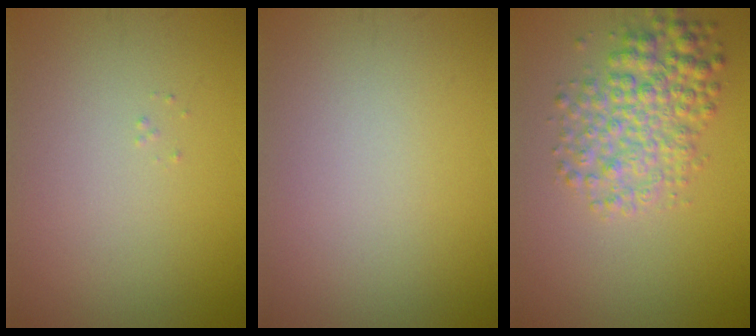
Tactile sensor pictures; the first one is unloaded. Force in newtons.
{"total": 0.0}
{"total": 5.0, "press": 5.0, "slide": 0.1}